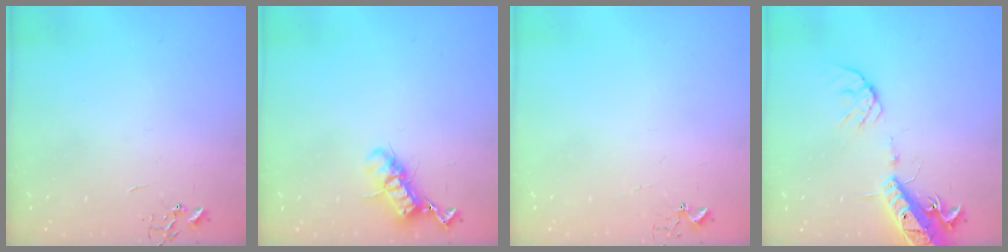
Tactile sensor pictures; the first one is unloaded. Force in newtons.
{"total": 11.9, "press": 11.9, "slide": 0.8}
{"total": 2.7, "press": 2.7, "slide": 0.3}
{"total": 16.0, "press": 15.7, "slide": 3.3}